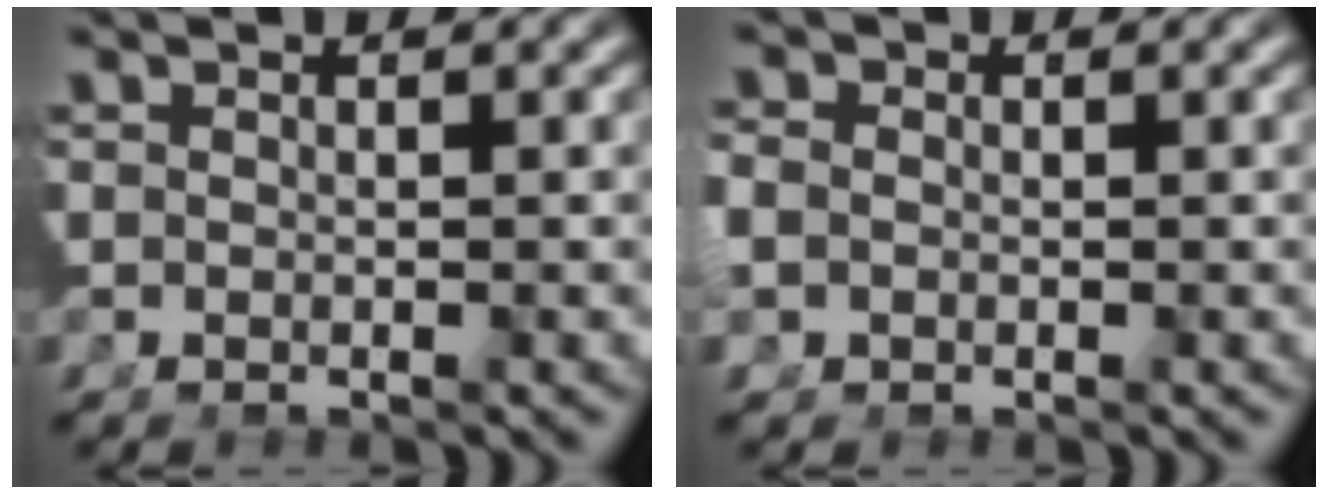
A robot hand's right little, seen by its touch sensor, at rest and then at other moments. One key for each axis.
{"total": 2.4, "fx": -0.7, "fy": 2.0, "fz": 1.1, "tx": -0.042, "ty": -0.017, "tz": -0.006}